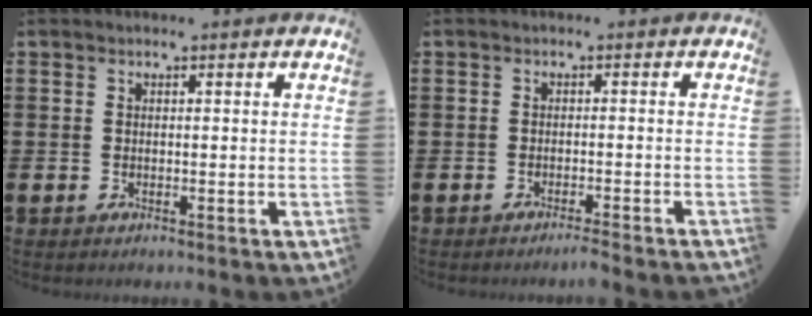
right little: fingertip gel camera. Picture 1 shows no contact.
{"total": 1.3, "force": [-1.2, -0.3, 0.4], "torque": [-0.005, 0.000, -0.024]}